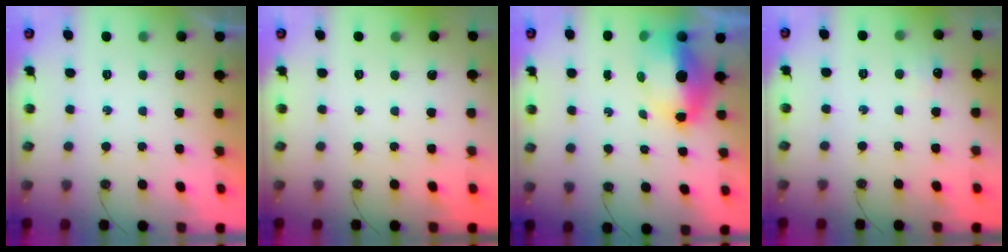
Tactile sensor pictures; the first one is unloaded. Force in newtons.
{"total": 0.0}
{"total": 8.3, "press": 8.2, "slide": 1.0}
{"total": 5.3, "press": 5.3, "slide": 0.7}